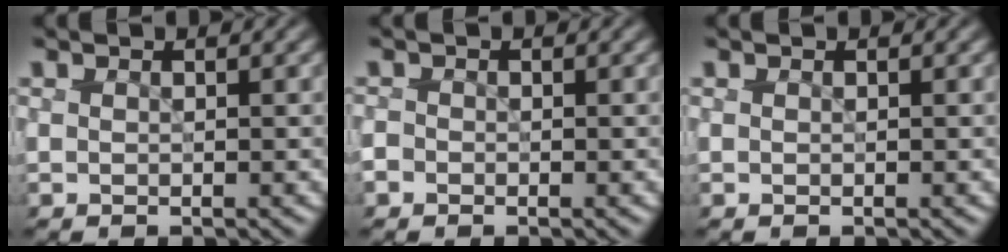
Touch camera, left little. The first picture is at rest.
{"total": 0.5, "force": [-0.4, 0.3, -0.1], "torque": [0.005, 0.004, -0.010]}
{"total": 0.0}